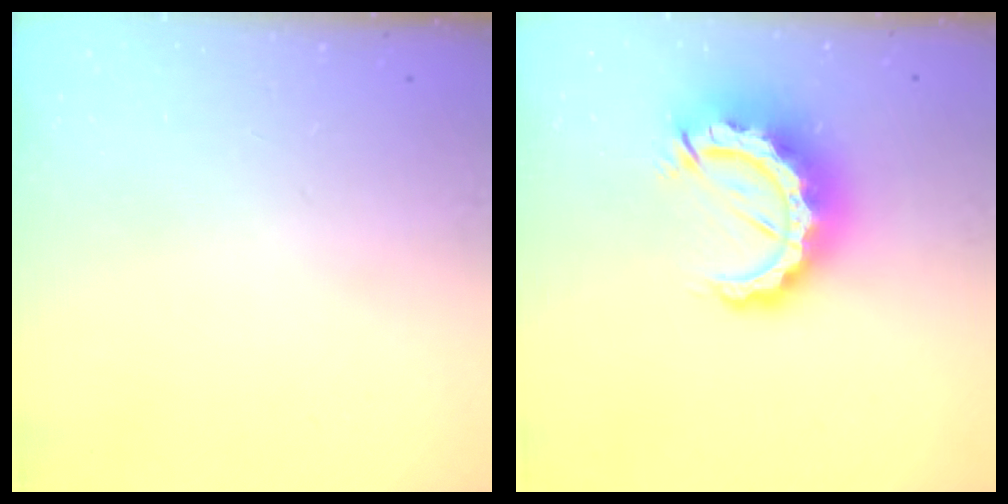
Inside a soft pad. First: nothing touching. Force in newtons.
{"total": 14.6, "press": 14.5, "slide": 1.6}